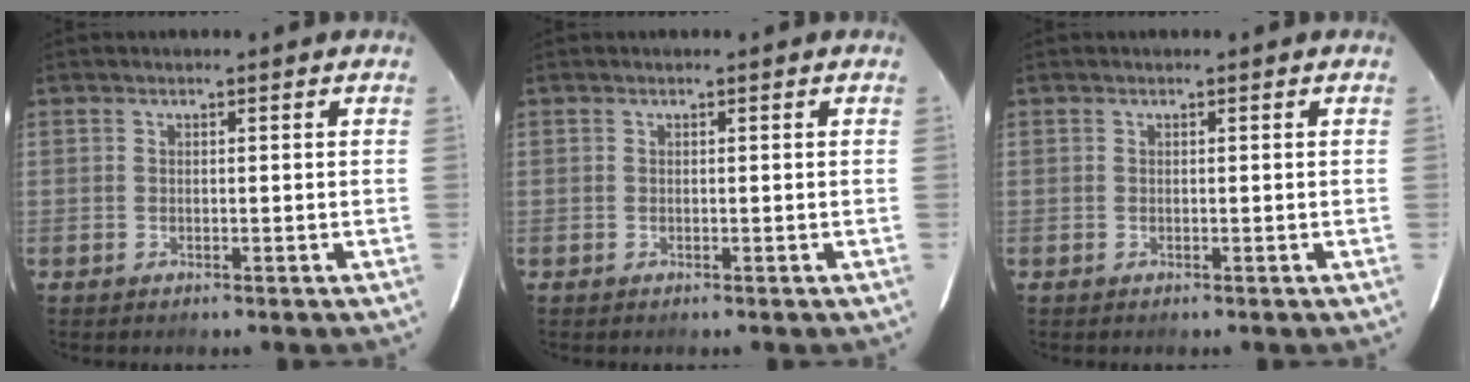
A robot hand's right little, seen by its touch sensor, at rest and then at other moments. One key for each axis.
{"total": 0.0}
{"total": 0.0}